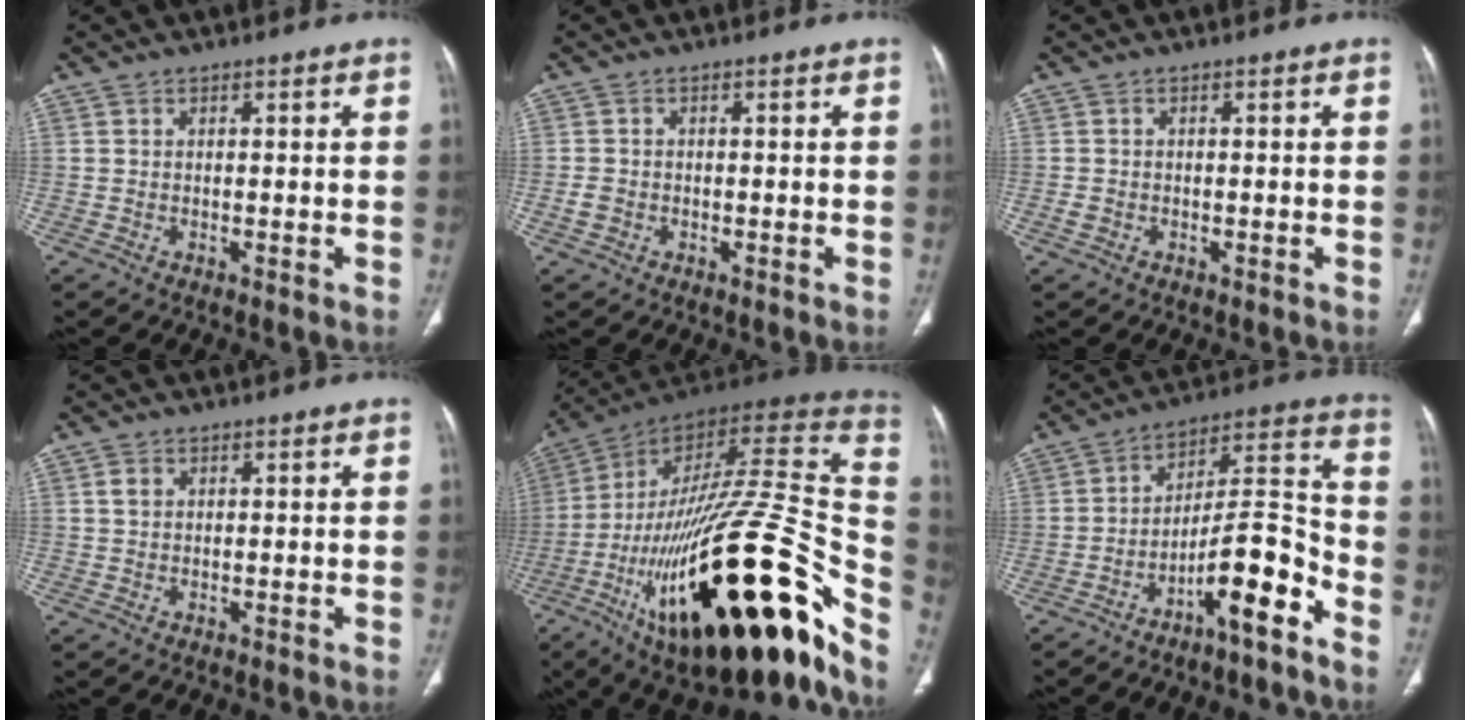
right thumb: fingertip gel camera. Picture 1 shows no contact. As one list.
[{"total": 1.9, "force": [-0.7, 1.5, 0.9], "torque": [-0.020, 0.007, -0.013]}, {"total": 1.2, "force": [-0.5, 0.9, 0.5], "torque": [-0.013, 0.005, -0.008]}, {"total": 1.4, "force": [0.4, 1.1, 0.7], "torque": [-0.010, 0.004, 0.007]}, {"total": 47.3, "force": [-16.8, 14.9, 41.6], "torque": [-0.574, 0.061, -0.268]}, {"total": 13.1, "force": [-7.9, 2.7, 10.2], "torque": [-0.162, 0.080, -0.130]}]